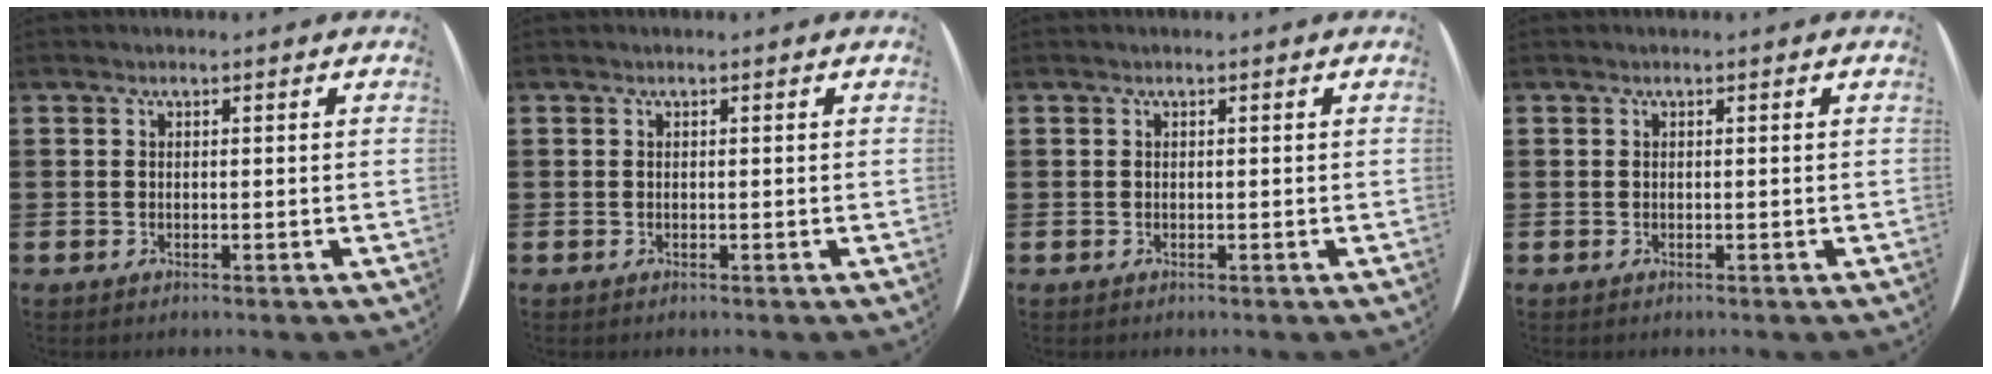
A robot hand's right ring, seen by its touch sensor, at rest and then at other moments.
{"total": 0.0}
{"total": 0.0}
{"total": 0.0}